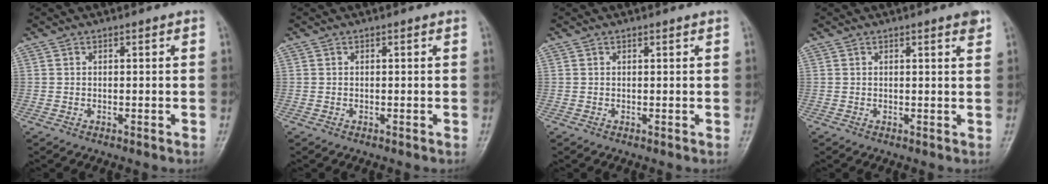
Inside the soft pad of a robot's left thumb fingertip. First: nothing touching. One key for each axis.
{"total": 0.0}
{"total": 0.0}
{"total": 1.9, "fx": 1.3, "fy": 0.2, "fz": 1.4, "tx": -0.019, "ty": -0.007, "tz": 0.014}